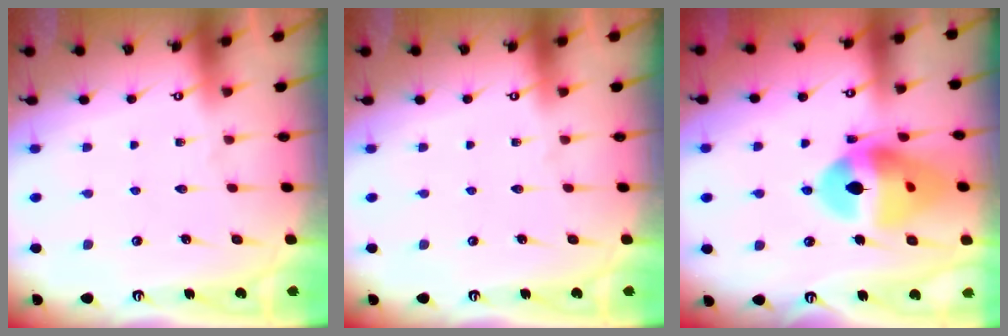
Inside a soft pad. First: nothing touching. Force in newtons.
{"total": 0.0}
{"total": 18.1, "press": 17.9, "slide": 2.5}